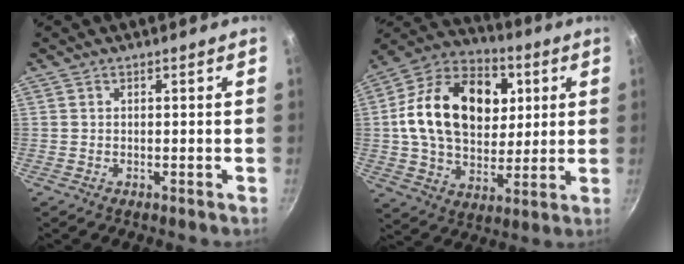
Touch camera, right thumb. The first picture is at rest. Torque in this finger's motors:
{"motor_torque": [1.32, 3.69, 0.79, -0.48, 0.55]}